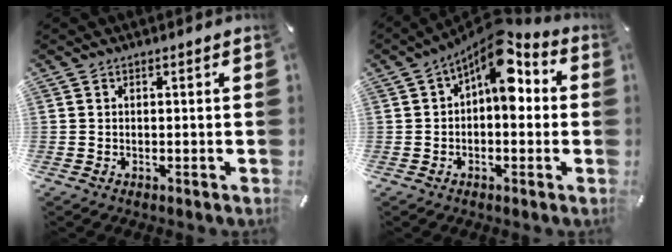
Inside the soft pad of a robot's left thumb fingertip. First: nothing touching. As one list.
[{"total": 11.0, "force": [4.1, 5.5, 8.6], "torque": [-0.122, -0.031, 0.067]}]